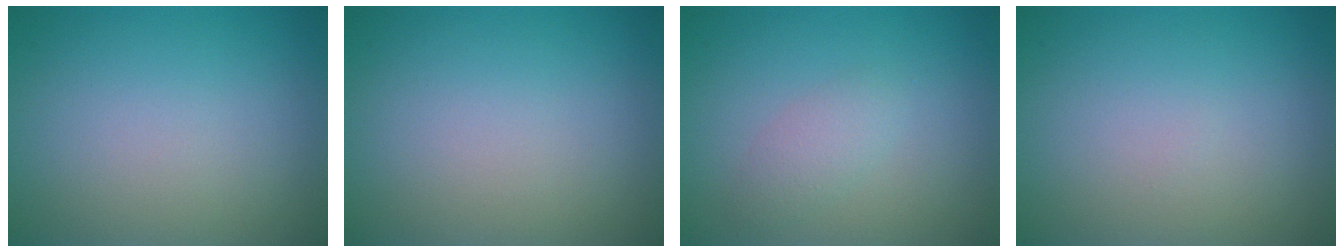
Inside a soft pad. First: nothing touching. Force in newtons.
{"total": 0.0}
{"total": 1.7, "press": 1.7, "slide": 0.0}
{"total": 0.0}